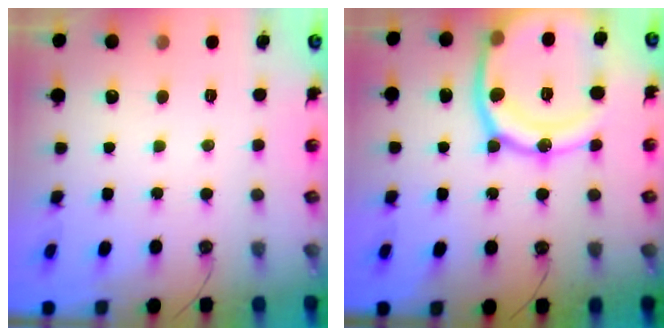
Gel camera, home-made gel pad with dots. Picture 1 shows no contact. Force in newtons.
{"total": 23.7, "press": 23.5, "slide": 2.7}